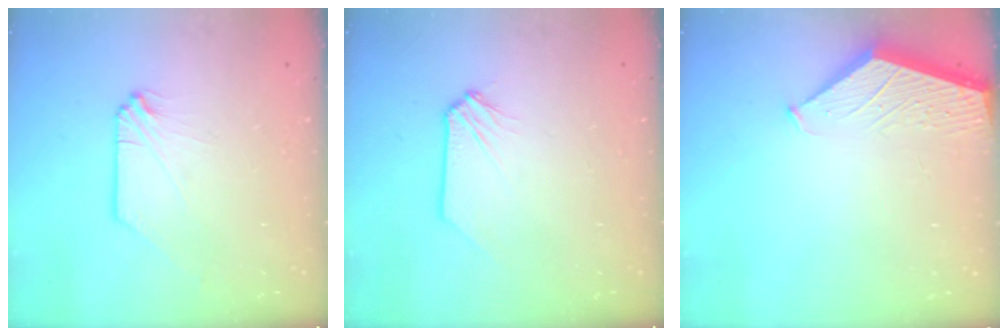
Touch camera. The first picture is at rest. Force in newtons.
{"total": 0.6, "press": 0.6, "slide": 0.1}
{"total": 1.9, "press": 1.9, "slide": 0.2}